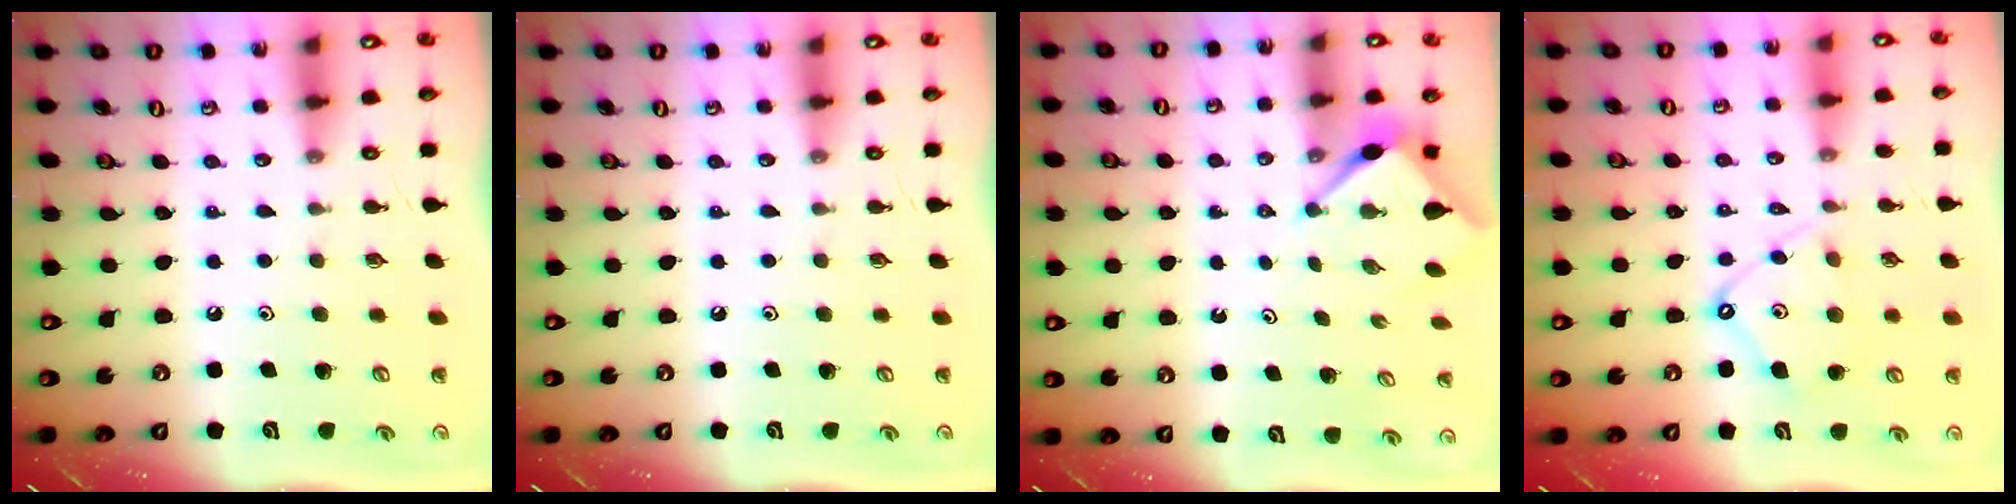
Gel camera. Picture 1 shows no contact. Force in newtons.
{"total": 0.0}
{"total": 2.9, "press": 2.9, "slide": 0.3}
{"total": 10.7, "press": 10.7, "slide": 0.9}